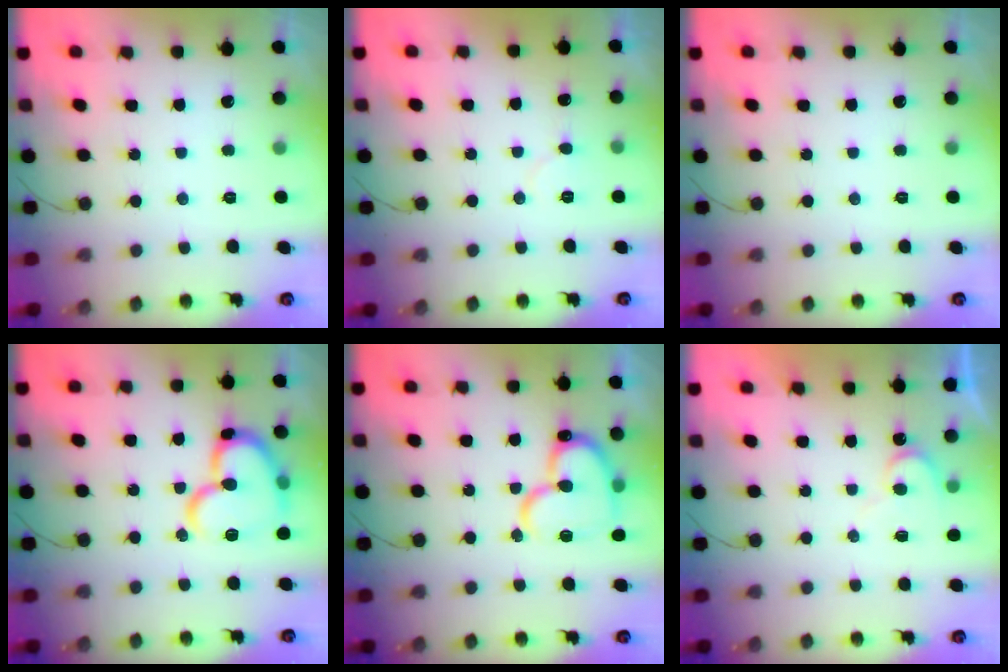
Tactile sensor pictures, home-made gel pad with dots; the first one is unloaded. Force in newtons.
{"total": 5.4, "press": 5.4, "slide": 0.4}
{"total": 0.0}
{"total": 17.5, "press": 17.4, "slide": 2.1}
{"total": 17.9, "press": 17.7, "slide": 2.4}
{"total": 8.1, "press": 8.0, "slide": 0.3}